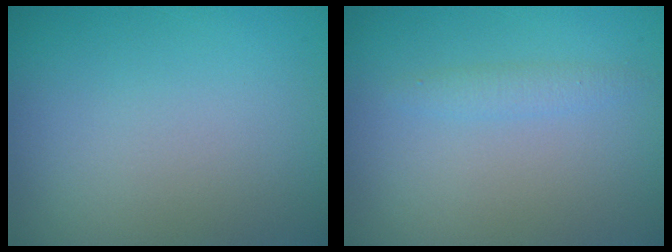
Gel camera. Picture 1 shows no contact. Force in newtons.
{"total": 1.1, "press": 1.1, "slide": 0.0}